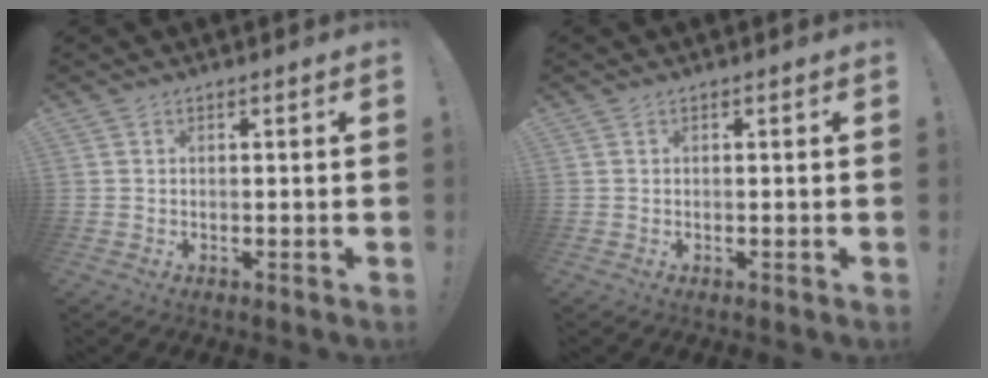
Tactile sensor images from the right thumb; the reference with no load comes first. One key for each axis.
{"total": 0.0}